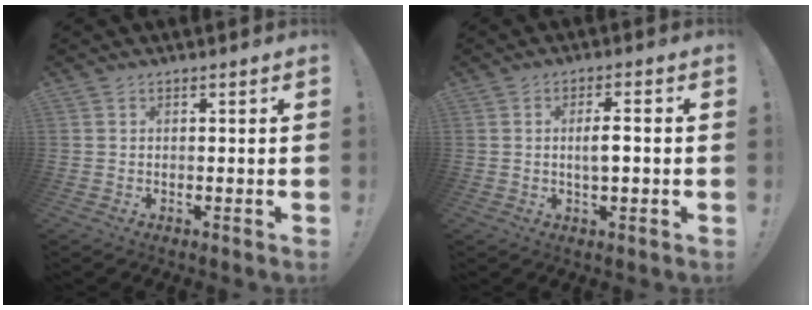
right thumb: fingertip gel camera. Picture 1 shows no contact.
{"total": 4.2, "force": [-0.4, 1.2, 4.0], "torque": [-0.062, 0.002, -0.011]}